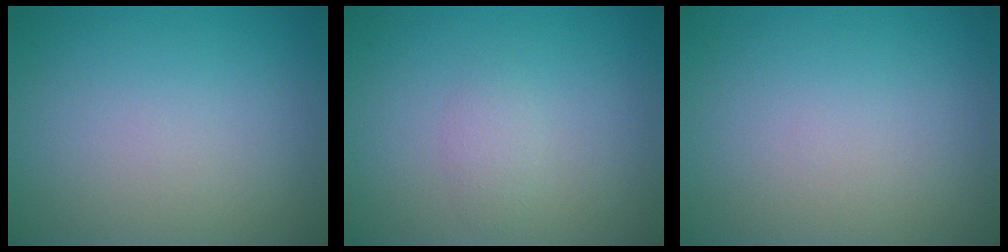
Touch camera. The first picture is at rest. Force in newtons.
{"total": 1.2, "press": 1.2, "slide": 0.0}
{"total": 0.0}